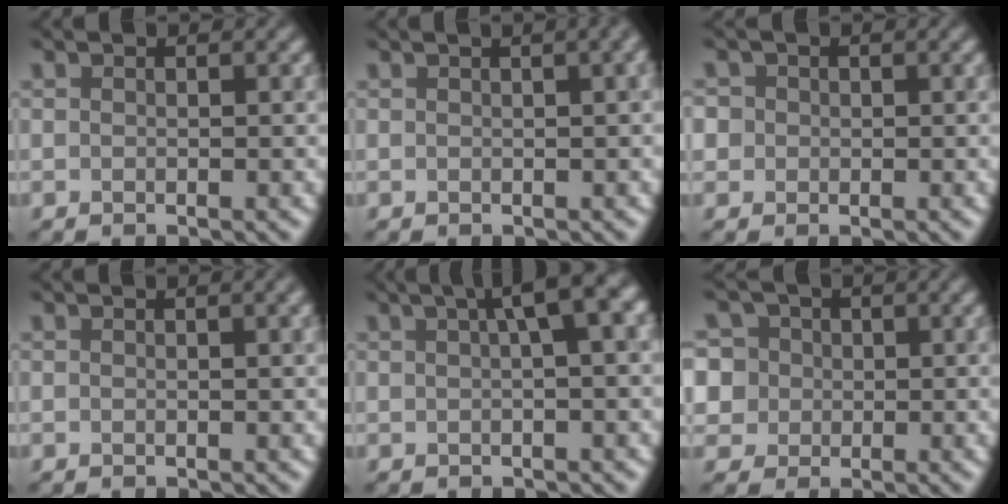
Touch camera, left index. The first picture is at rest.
{"total": 5.1, "force": [1.8, 2.6, 4.1], "torque": [-0.016, 0.031, -0.012]}
{"total": 3.4, "force": [0.9, 3.0, 1.1], "torque": [-0.003, 0.026, -0.011]}
{"total": 1.9, "force": [0.7, 0.7, 1.6], "torque": [-0.019, 0.004, 0.004]}
{"total": 5.2, "force": [1.8, 1.2, 4.7], "torque": [-0.053, 0.021, 0.020]}
{"total": 7.1, "force": [1.9, 6.4, 2.4], "torque": [-0.049, 0.039, 0.000]}